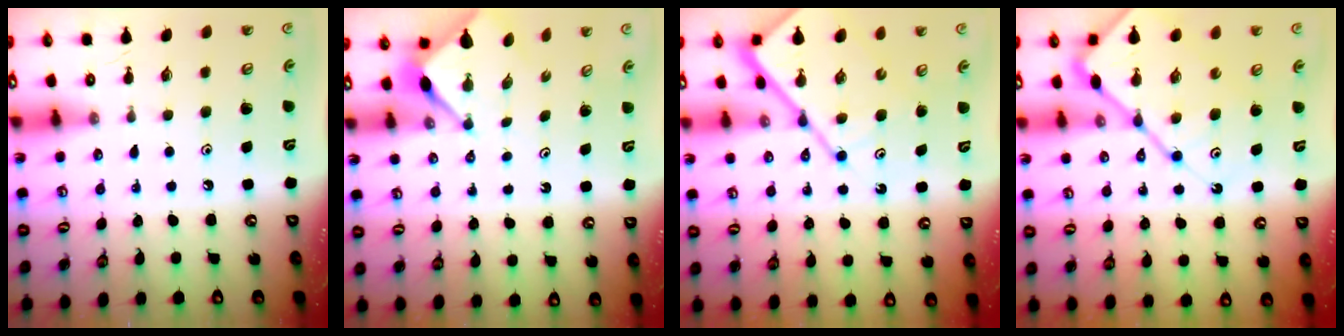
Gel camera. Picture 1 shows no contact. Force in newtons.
{"total": 2.8, "press": 2.8, "slide": 0.3}
{"total": 12.3, "press": 12.2, "slide": 1.3}
{"total": 13.3, "press": 13.2, "slide": 1.5}